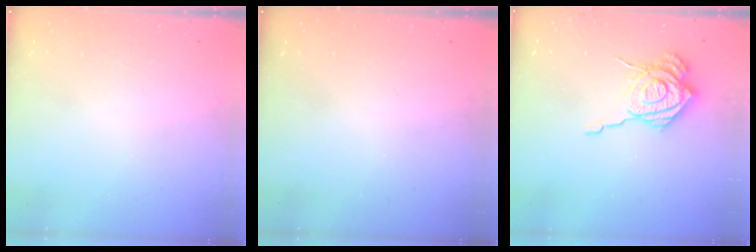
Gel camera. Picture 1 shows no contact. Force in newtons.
{"total": 0.0}
{"total": 15.0, "press": 14.8, "slide": 1.8}